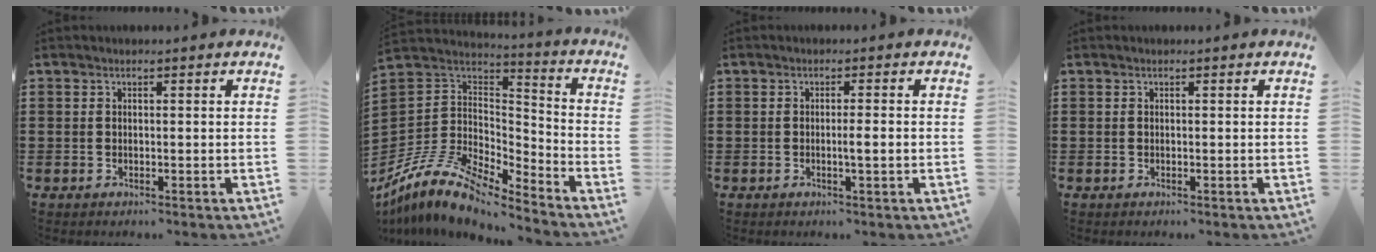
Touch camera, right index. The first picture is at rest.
{"total": 10.5, "force": [-8.3, 3.9, 5.2], "torque": [-0.132, 0.011, -0.173]}
{"total": 1.8, "force": [-0.3, 0.1, 1.8], "torque": [-0.031, -0.002, -0.007]}
{"total": 0.0}